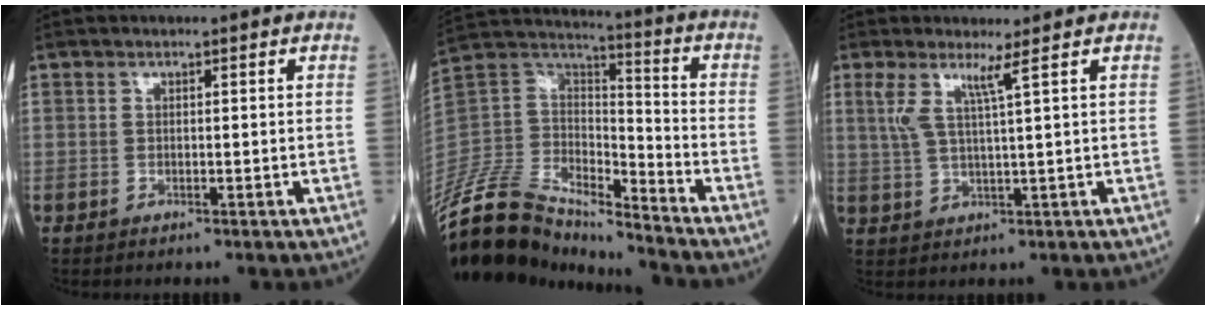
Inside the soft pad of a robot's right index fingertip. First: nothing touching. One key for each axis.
{"total": 17.5, "fx": -15.8, "fy": 4.6, "fz": 6.0, "tx": -0.116, "ty": 0.046, "tz": -0.301}
{"total": 3.7, "fx": 2.1, "fy": -0.8, "fz": 3.0, "tx": -0.072, "ty": 0.002, "tz": 0.051}